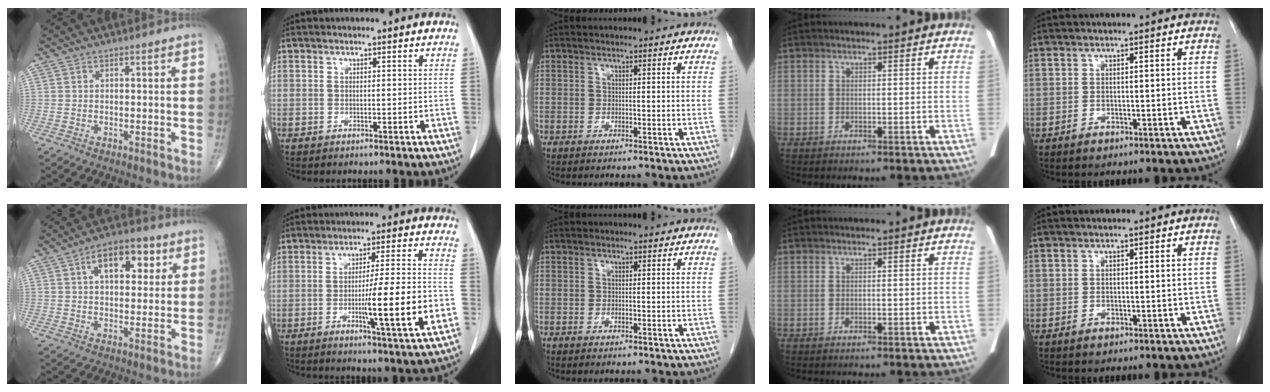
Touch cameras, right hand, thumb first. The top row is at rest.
{"thumb": {"total": 10.8, "force": [3.9, 5.9, 8.2], "torque": [-0.092, 0.006, 0.055]}, "index": {"total": 11.6, "force": [-3.0, -0.4, 11.2], "torque": [-0.174, -0.013, -0.052]}}